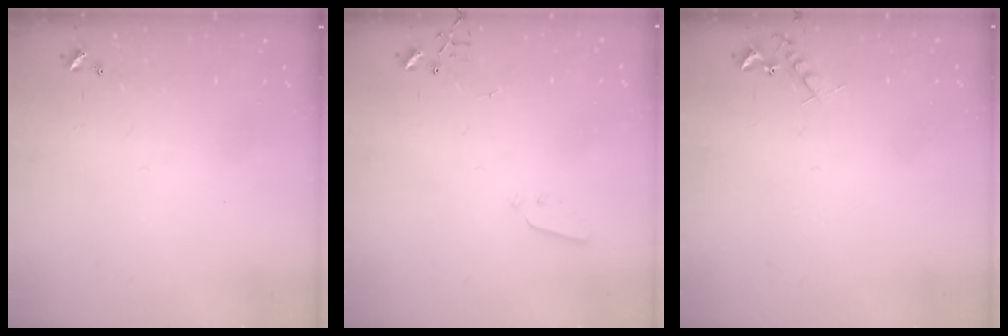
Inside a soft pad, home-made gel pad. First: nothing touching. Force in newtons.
{"total": 2.5, "press": 2.5, "slide": 0.4}
{"total": 6.1, "press": 6.0, "slide": 0.9}